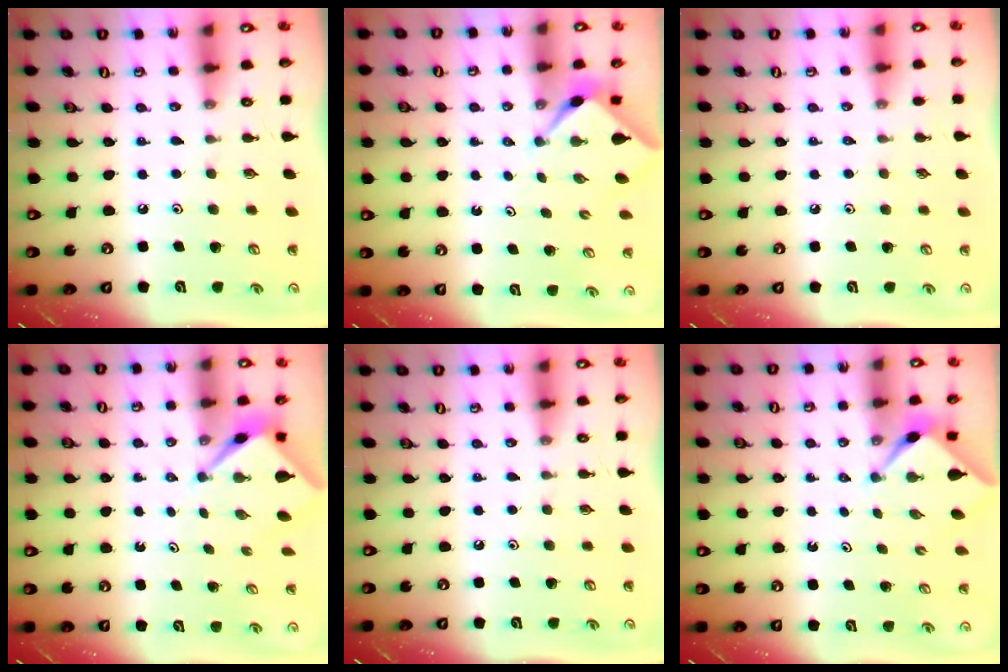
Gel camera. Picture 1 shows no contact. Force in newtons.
{"total": 2.3, "press": 2.3, "slide": 0.1}
{"total": 1.9, "press": 1.8, "slide": 0.3}
{"total": 2.7, "press": 2.7, "slide": 0.1}
{"total": 0.0}
{"total": 2.3, "press": 2.3, "slide": 0.3}